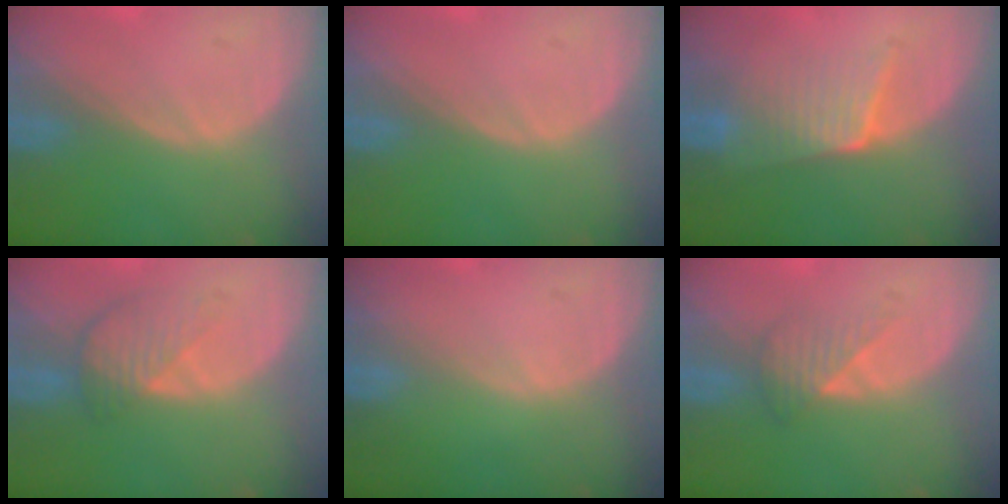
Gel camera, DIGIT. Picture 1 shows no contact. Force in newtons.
{"total": 0.0}
{"total": 6.6, "press": 5.8, "slide": 3.3}
{"total": 4.5, "press": 4.0, "slide": 2.1}
{"total": 0.0}
{"total": 3.4, "press": 3.1, "slide": 1.4}